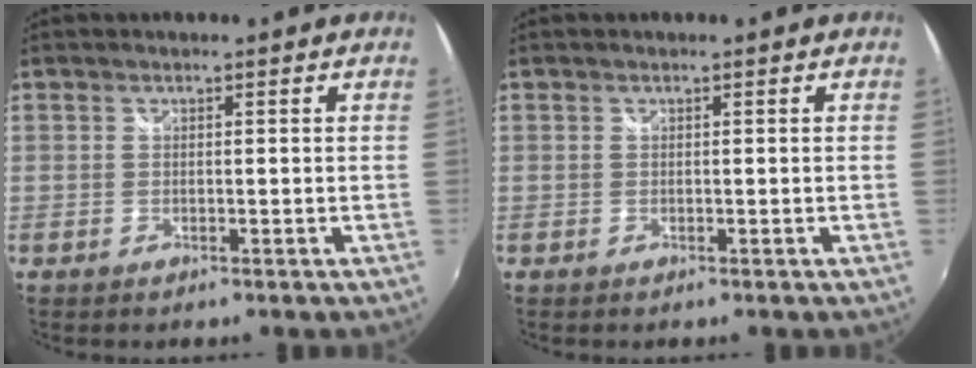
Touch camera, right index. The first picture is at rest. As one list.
[{"total": 0.0}]